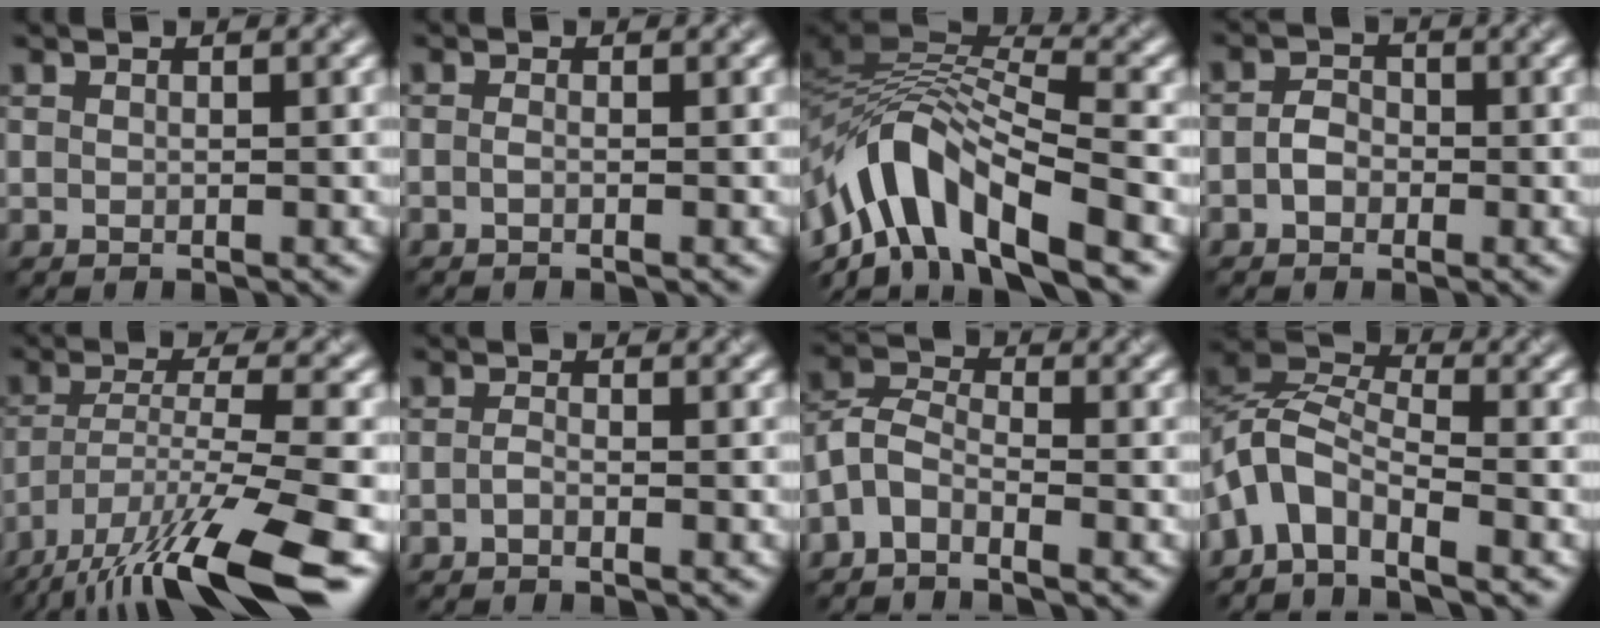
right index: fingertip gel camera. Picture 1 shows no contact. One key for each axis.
{"total": 0.6, "fx": -0.4, "fy": 0.1, "fz": 0.4, "tx": -0.013, "ty": -0.004, "tz": -0.010}
{"total": 10.6, "fx": -5.5, "fy": 4.4, "fz": 8.0, "tx": -0.132, "ty": 0.018, "tz": -0.111}
{"total": 2.1, "fx": -0.8, "fy": 1.5, "fz": 1.1, "tx": -0.022, "ty": -0.001, "tz": -0.022}
{"total": 12.9, "fx": -8.9, "fy": 2.7, "fz": 9.0, "tx": -0.172, "ty": -0.017, "tz": -0.157}
{"total": 0.9, "fx": -0.7, "fy": 0.2, "fz": 0.6, "tx": -0.015, "ty": -0.004, "tz": -0.016}
{"total": 3.3, "fx": -2.2, "fy": 1.4, "fz": 2.0, "tx": -0.045, "ty": 0.004, "tz": -0.061}
{"total": 4.7, "fx": -3.6, "fy": 2.0, "fz": 2.3, "tx": -0.043, "ty": 0.002, "tz": -0.083}